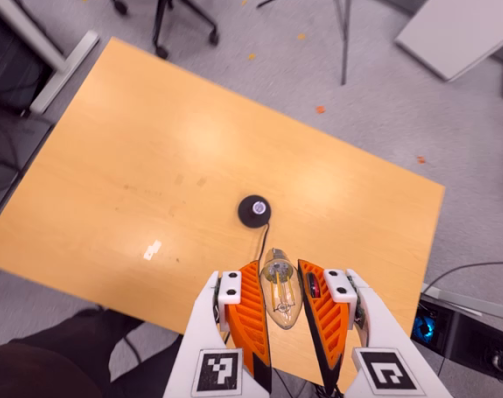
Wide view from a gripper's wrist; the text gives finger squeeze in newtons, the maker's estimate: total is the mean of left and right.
{"total": 9.8, "left": 9.0, "right": 10.5}